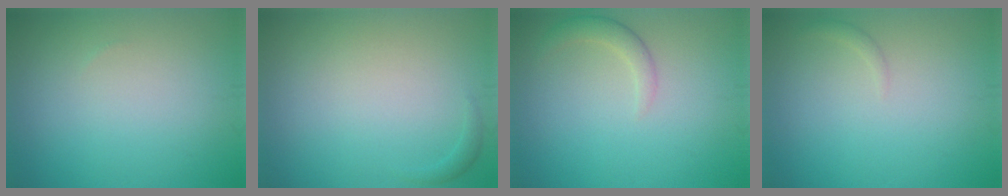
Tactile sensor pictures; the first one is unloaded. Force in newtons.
{"total": 0.6, "press": 0.6, "slide": 0.1}
{"total": 1.8, "press": 1.8, "slide": 0.2}
{"total": 0.6, "press": 0.6, "slide": 0.1}